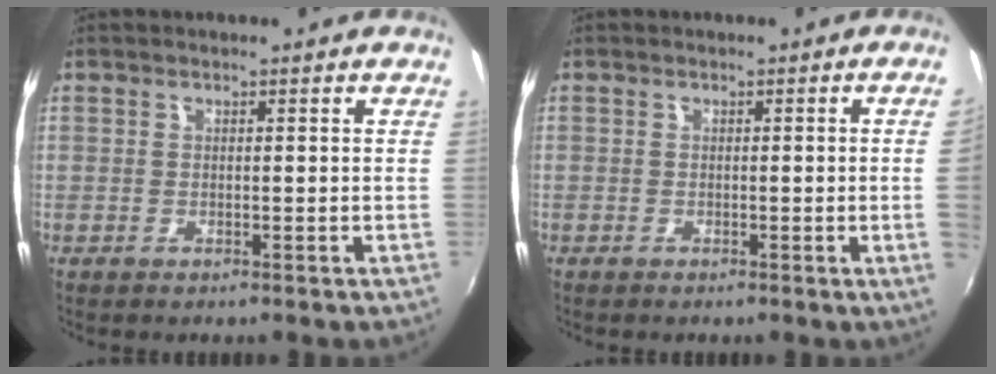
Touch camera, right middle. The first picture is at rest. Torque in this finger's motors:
{"motor_torque": [0.78, -0.17, -1.05, -0.21]}